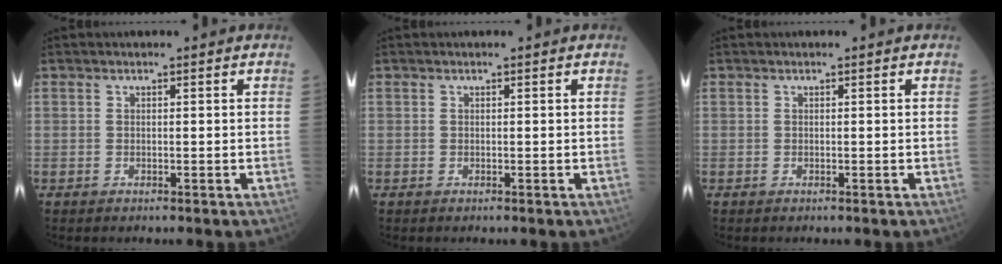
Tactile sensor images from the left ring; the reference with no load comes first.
{"total": 0.0}
{"total": 0.0}